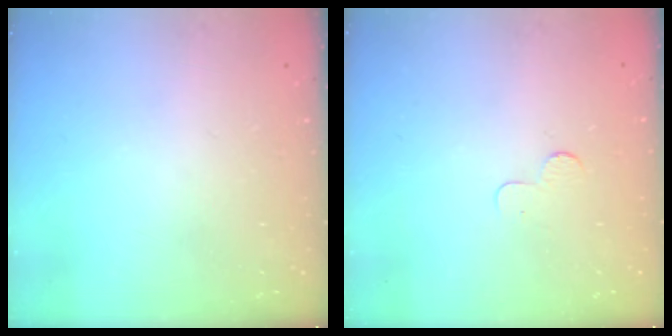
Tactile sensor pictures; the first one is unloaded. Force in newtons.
{"total": 2.3, "press": 2.3, "slide": 0.2}